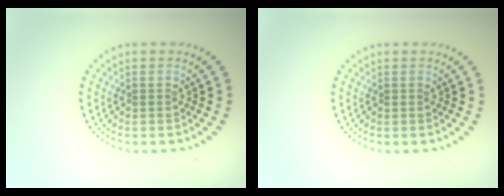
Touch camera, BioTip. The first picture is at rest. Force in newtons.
{"total": 0.0}